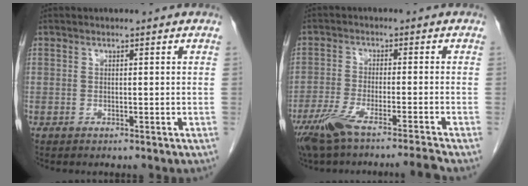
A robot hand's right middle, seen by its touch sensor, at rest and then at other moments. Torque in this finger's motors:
{"motor_torque": [-0.07, -0.34, 0.10, 0.04]}